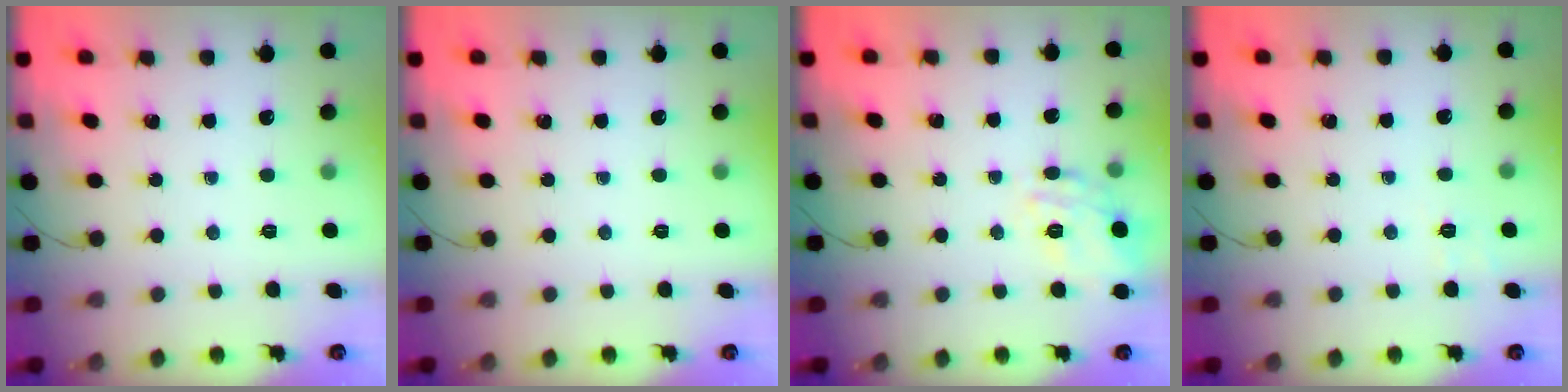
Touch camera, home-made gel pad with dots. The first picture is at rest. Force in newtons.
{"total": 0.0}
{"total": 13.5, "press": 13.5, "slide": 0.5}
{"total": 1.9, "press": 1.0, "slide": 1.6}